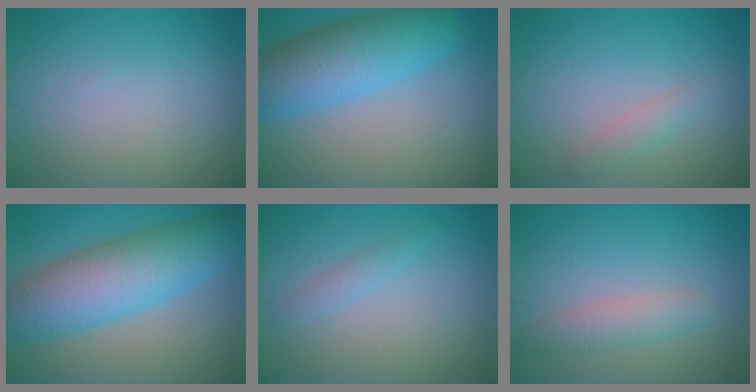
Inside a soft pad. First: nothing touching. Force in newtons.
{"total": 7.9, "press": 7.9, "slide": 0.3}
{"total": 1.6, "press": 1.6, "slide": 0.1}
{"total": 9.2, "press": 9.2, "slide": 0.1}
{"total": 1.1, "press": 1.1, "slide": 0.1}
{"total": 2.4, "press": 2.4, "slide": 0.2}